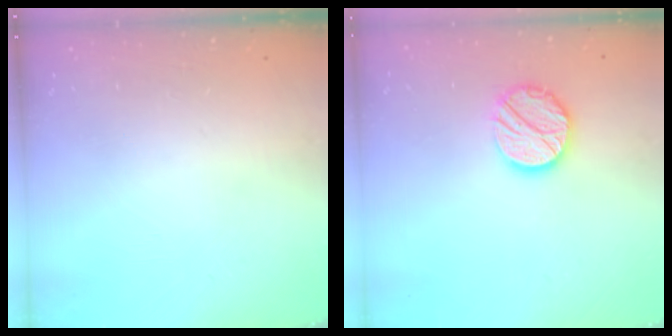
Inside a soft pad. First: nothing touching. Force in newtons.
{"total": 12.1, "press": 12.1, "slide": 0.6}